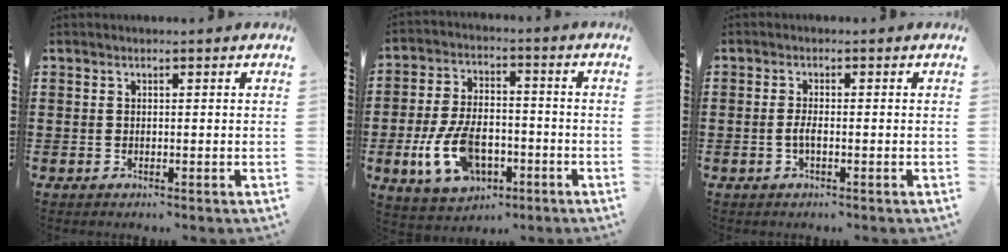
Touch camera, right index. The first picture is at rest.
{"total": 10.4, "force": [-3.5, 6.0, 7.8], "torque": [-0.180, -0.001, -0.064]}
{"total": 2.0, "force": [-0.6, 0.4, 1.9], "torque": [-0.043, -0.003, -0.013]}